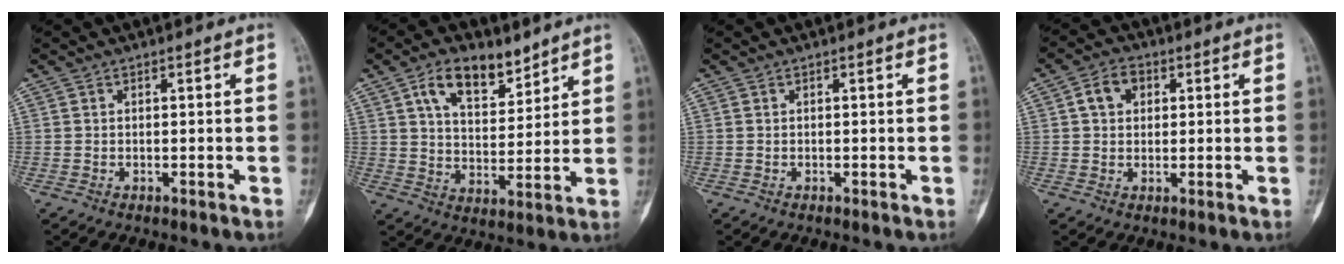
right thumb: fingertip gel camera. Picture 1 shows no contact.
{"total": 11.2, "force": [6.8, 5.8, 6.7], "torque": [-0.091, -0.036, 0.121]}
{"total": 0.0}
{"total": 5.2, "force": [1.4, 3.9, 3.1], "torque": [-0.041, 0.007, 0.020]}